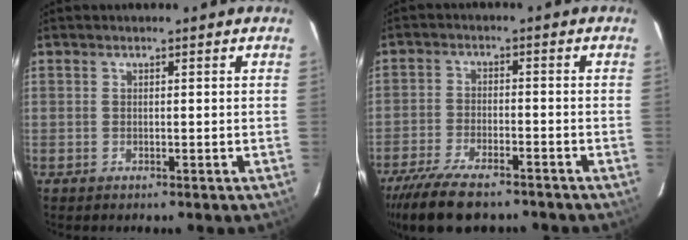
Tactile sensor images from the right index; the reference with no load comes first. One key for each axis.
{"total": 13.4, "fx": -10.8, "fy": 4.1, "fz": 6.8, "tx": -0.155, "ty": -0.033, "tz": -0.183}